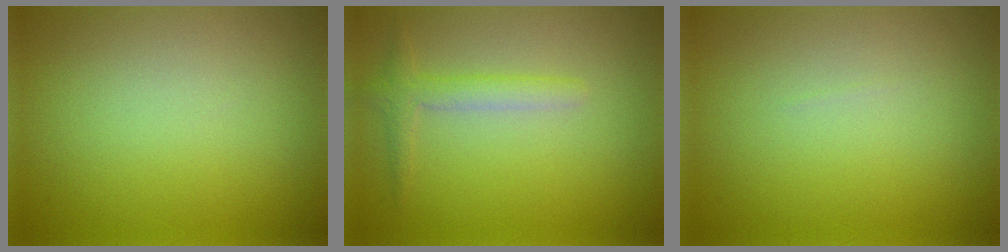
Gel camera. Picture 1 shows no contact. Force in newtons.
{"total": 1.9, "press": 1.9, "slide": 0.0}
{"total": 0.0}